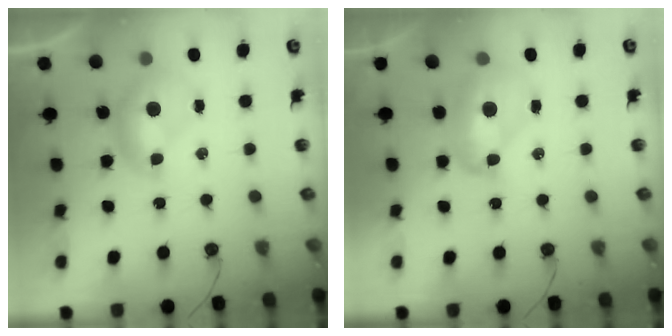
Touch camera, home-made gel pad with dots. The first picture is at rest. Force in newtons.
{"total": 3.4, "press": 3.4, "slide": 0.5}